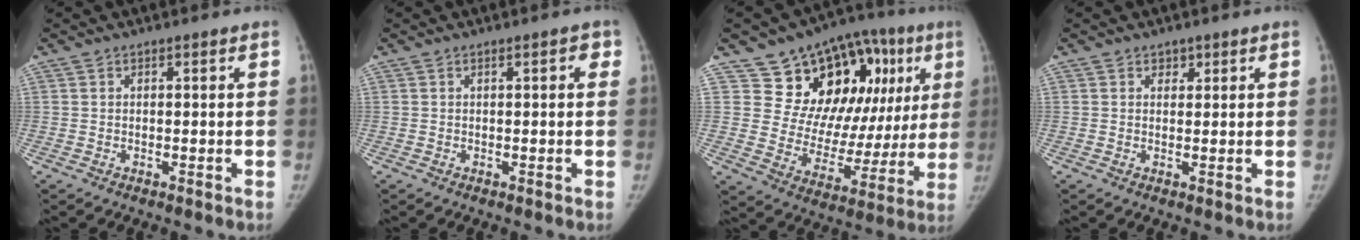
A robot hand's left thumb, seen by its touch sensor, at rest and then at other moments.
{"total": 1.8, "force": [0.6, 0.7, 1.5], "torque": [-0.012, 0.003, 0.005]}
{"total": 23.3, "force": [9.3, 14.7, 15.5], "torque": [-0.148, -0.006, 0.146]}
{"total": 1.5, "force": [0.9, 1.1, 0.3], "torque": [0.009, -0.006, 0.012]}